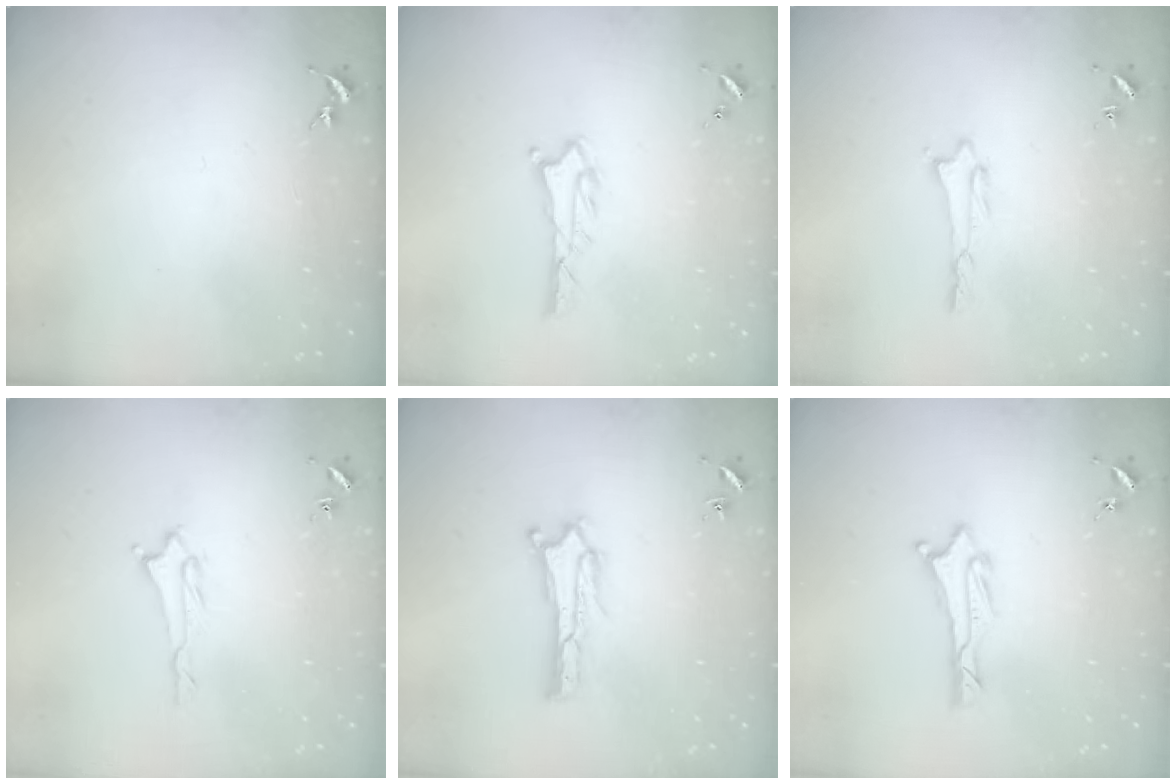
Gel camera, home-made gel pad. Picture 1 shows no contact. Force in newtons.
{"total": 0.7, "press": 0.7, "slide": 0.1}
{"total": 0.7, "press": 0.7, "slide": 0.1}
{"total": 1.3, "press": 1.3, "slide": 0.1}
{"total": 0.6, "press": 0.5, "slide": 0.2}
{"total": 1.5, "press": 1.5, "slide": 0.2}